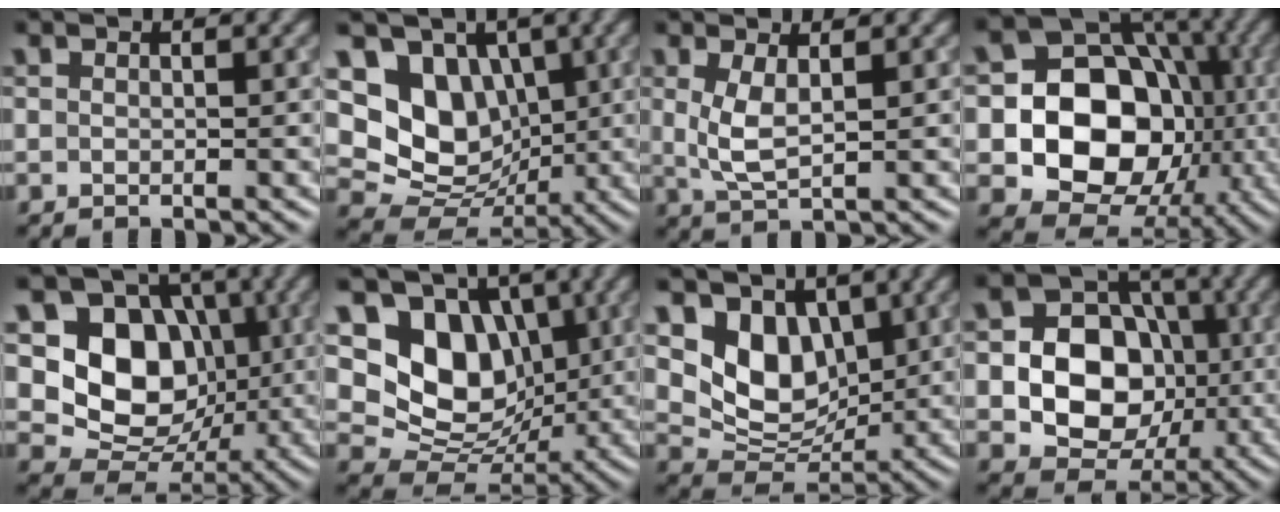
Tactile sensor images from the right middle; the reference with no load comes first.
{"total": 9.4, "force": [2.1, 7.6, 5.1], "torque": [-0.077, 0.004, 0.017]}
{"total": 2.8, "force": [0.7, 0.9, 2.6], "torque": [-0.062, -0.002, 0.017]}
{"total": 13.6, "force": [-2.4, 11.1, 7.5], "torque": [-0.091, -0.008, -0.064]}
{"total": 9.6, "force": [1.0, 7.8, 5.5], "torque": [-0.091, -0.012, 0.007]}
{"total": 9.3, "force": [2.4, 7.2, 5.4], "torque": [-0.092, -0.017, 0.033]}
{"total": 6.5, "force": [2.3, 4.8, 3.7], "torque": [-0.065, -0.019, 0.038]}
{"total": 10.2, "force": [-1.1, 8.4, 5.7], "torque": [-0.077, 0.002, -0.036]}